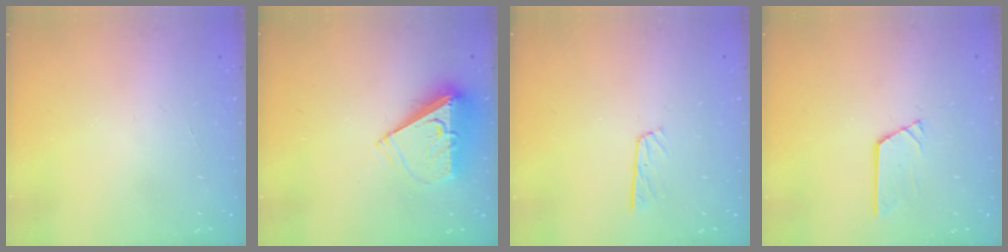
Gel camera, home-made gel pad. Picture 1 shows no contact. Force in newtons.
{"total": 7.4, "press": 7.2, "slide": 1.4}
{"total": 4.3, "press": 4.3, "slide": 0.5}
{"total": 2.9, "press": 2.9, "slide": 0.3}